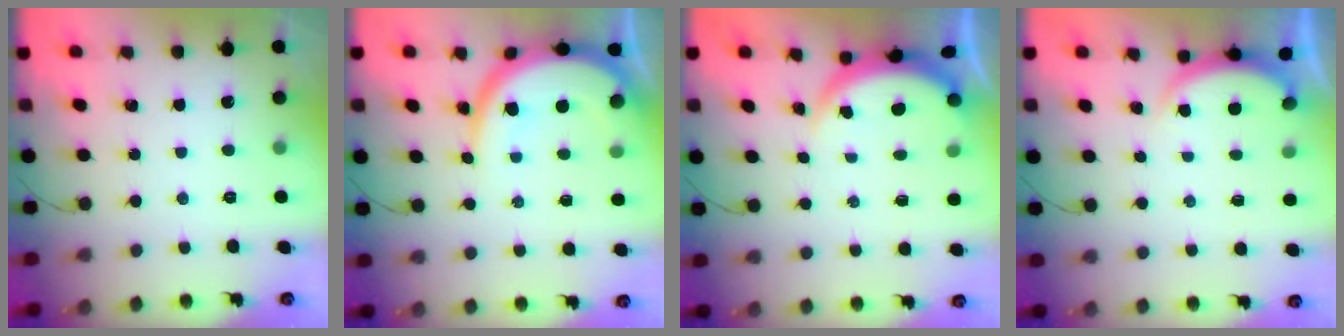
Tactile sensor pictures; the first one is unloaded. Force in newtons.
{"total": 11.9, "press": 11.9, "slide": 1.0}
{"total": 3.8, "press": 3.8, "slide": 0.7}
{"total": 2.5, "press": 2.4, "slide": 0.6}